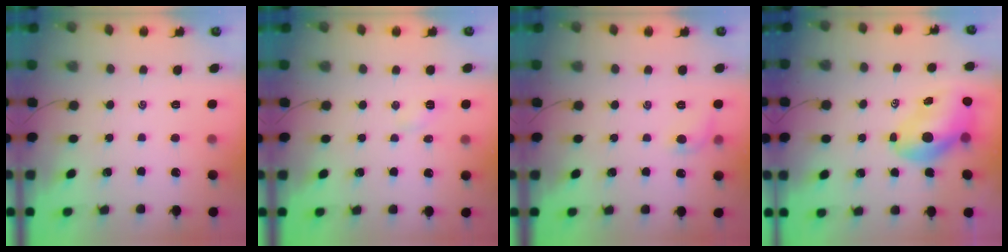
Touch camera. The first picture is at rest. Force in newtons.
{"total": 3.3, "press": 3.2, "slide": 1.1}
{"total": 6.5, "press": 6.3, "slide": 1.5}
{"total": 9.2, "press": 8.9, "slide": 2.6}